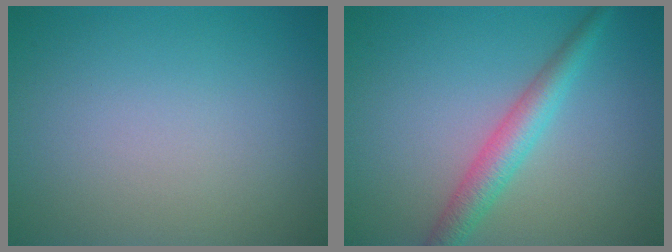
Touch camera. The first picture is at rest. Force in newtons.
{"total": 3.4, "press": 3.4, "slide": 0.1}